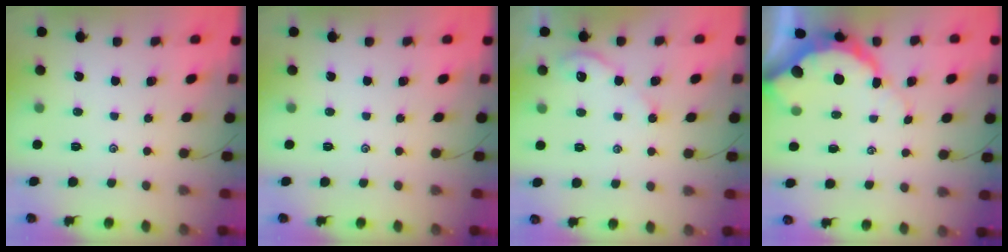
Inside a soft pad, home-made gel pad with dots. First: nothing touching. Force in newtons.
{"total": 0.0}
{"total": 2.9, "press": 2.9, "slide": 0.4}
{"total": 8.3, "press": 8.2, "slide": 0.9}